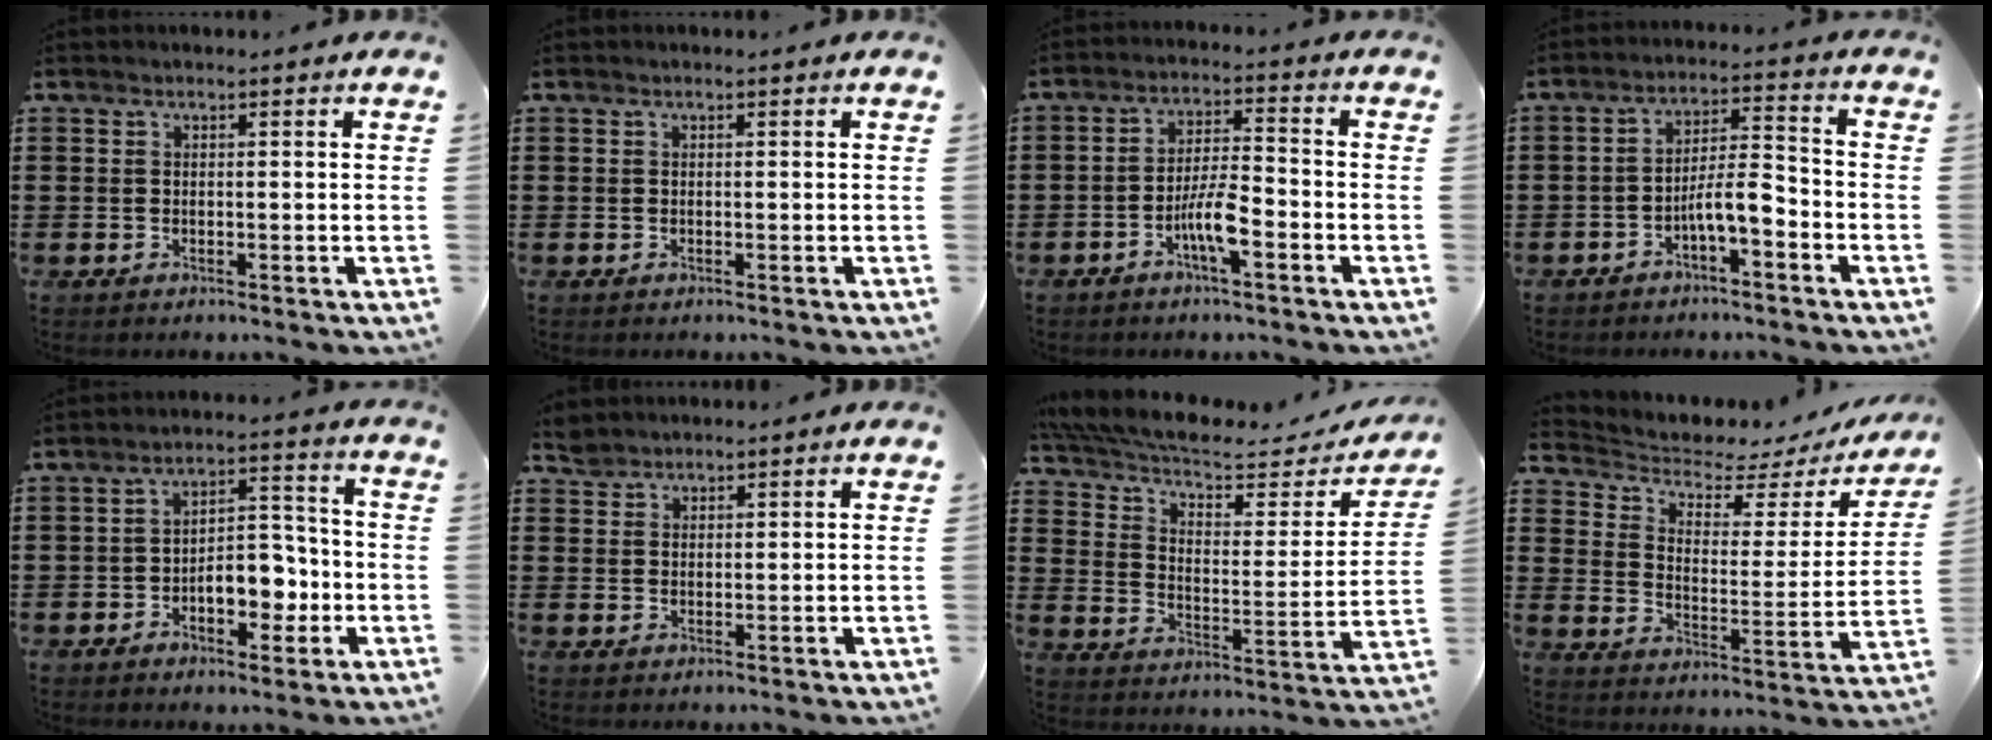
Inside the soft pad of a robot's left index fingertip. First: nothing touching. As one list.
[{"total": 0.0}, {"total": 6.0, "force": [-3.0, 1.3, 5.1], "torque": [-0.104, 0.001, -0.059]}, {"total": 5.7, "force": [-3.1, 1.6, 4.6], "torque": [-0.088, 0.013, -0.060]}, {"total": 7.4, "force": [-2.4, 4.3, 5.6], "torque": [-0.081, 0.009, -0.047]}, {"total": 2.3, "force": [2.0, 1.1, 0.1], "torque": [-0.009, 0.003, 0.041]}, {"total": 6.7, "force": [5.3, 1.9, 3.6], "torque": [-0.094, -0.036, 0.089]}, {"total": 3.5, "force": [2.7, 1.6, 1.6], "torque": [-0.052, -0.022, 0.038]}]